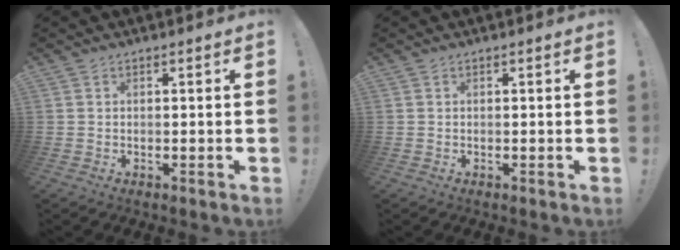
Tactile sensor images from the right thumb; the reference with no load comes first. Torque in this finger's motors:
{"motor_torque": [-0.01, 0.00, -0.08, 0.03, 0.07]}